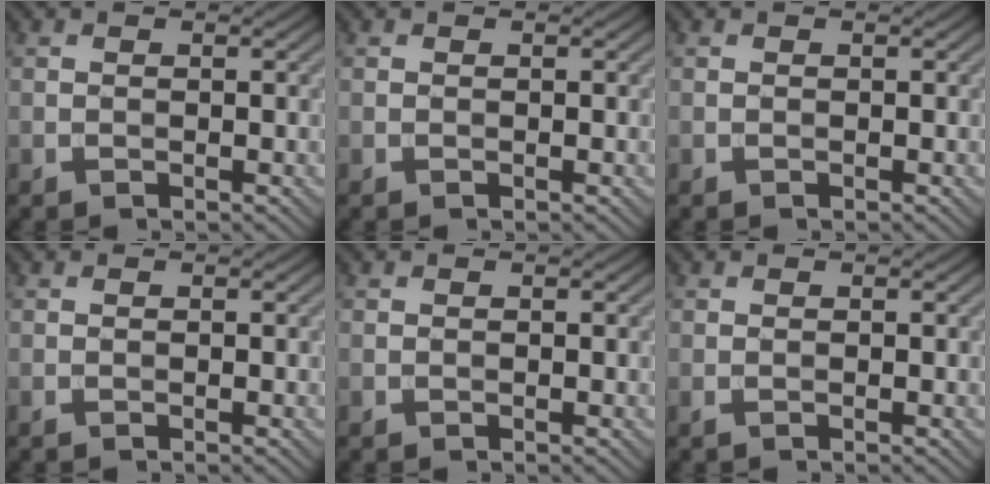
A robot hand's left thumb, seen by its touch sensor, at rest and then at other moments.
{"total": 0.0}
{"total": 0.0}
{"total": 0.0}
{"total": 0.0}
{"total": 0.0}